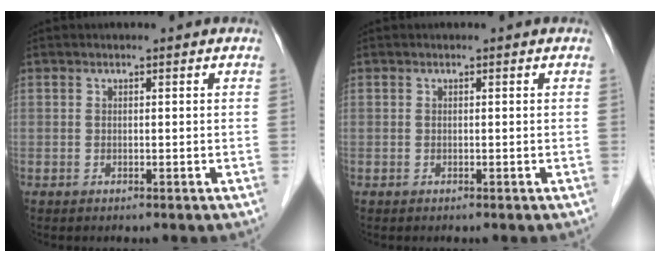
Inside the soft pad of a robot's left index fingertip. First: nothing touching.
{"total": 0.0}